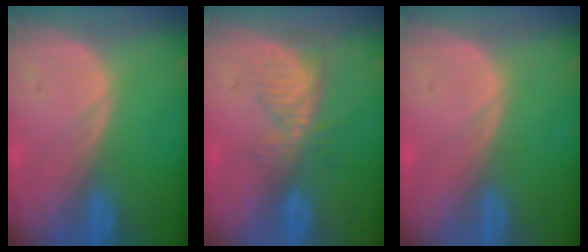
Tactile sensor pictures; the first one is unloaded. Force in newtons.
{"total": 5.3, "press": 5.0, "slide": 1.8}
{"total": 0.0}